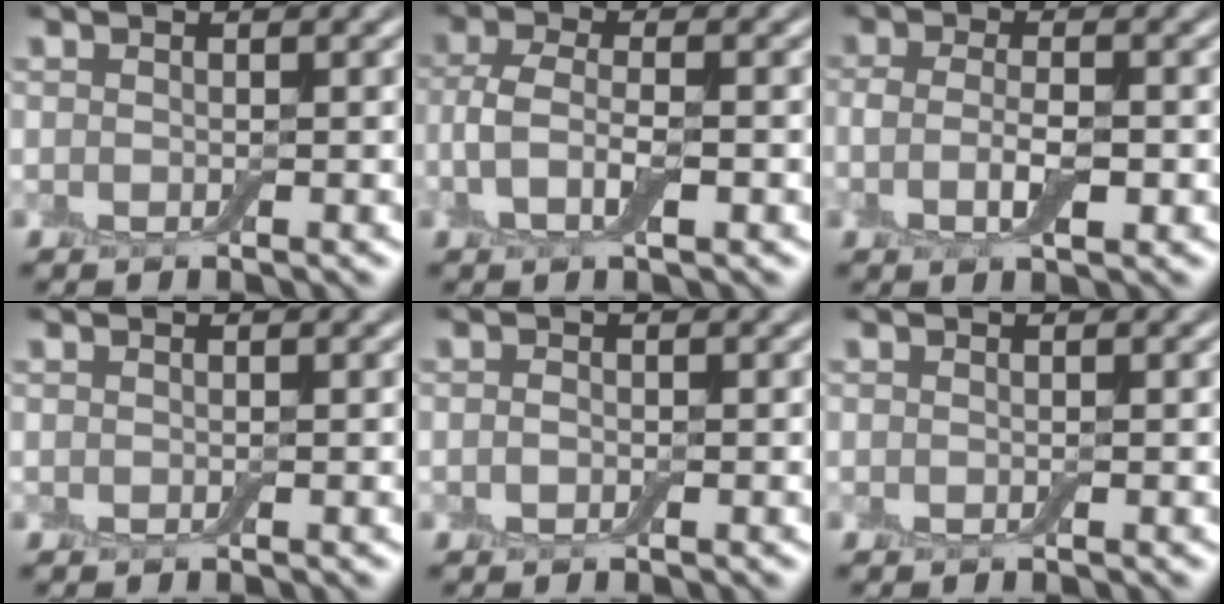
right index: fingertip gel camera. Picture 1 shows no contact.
{"total": 3.9, "force": [-0.8, 1.7, 3.4], "torque": [-0.080, 0.001, -0.021]}
{"total": 3.3, "force": [-0.6, 1.2, 3.0], "torque": [-0.063, -0.007, -0.015]}
{"total": 0.0}
{"total": 0.7, "force": [-0.2, 0.5, 0.5], "torque": [-0.012, 0.000, -0.005]}
{"total": 0.0}